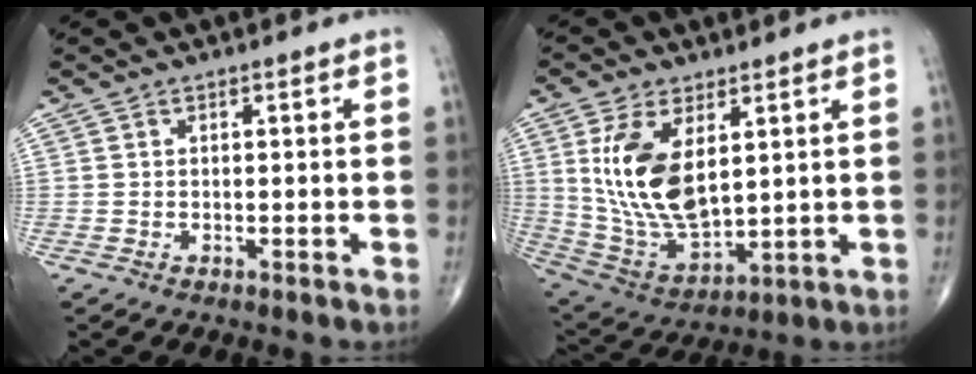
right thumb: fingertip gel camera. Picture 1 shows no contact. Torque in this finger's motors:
{"motor_torque": [0.11, 0.55, 1.42, 0.37, 0.17]}